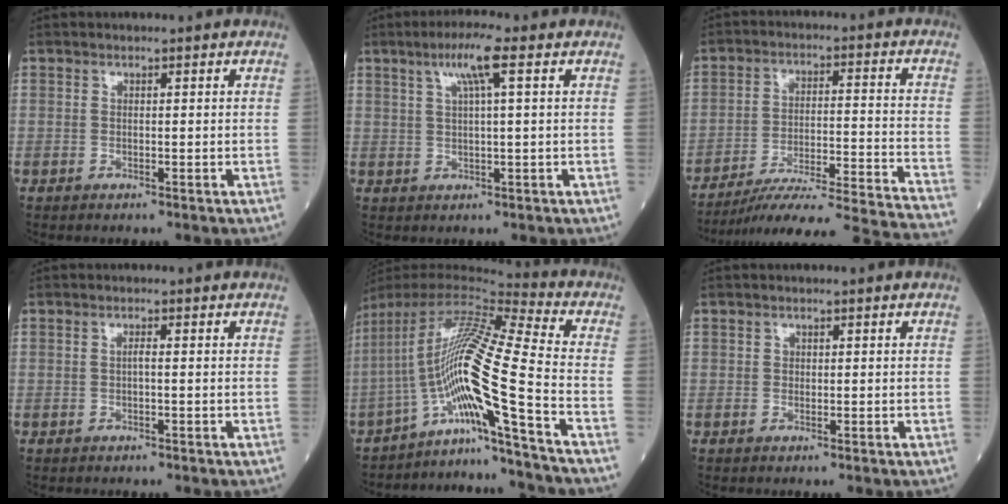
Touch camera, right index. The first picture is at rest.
{"total": 5.3, "force": [2.3, -0.2, 4.8], "torque": [-0.089, 0.010, 0.040]}
{"total": 24.7, "force": [-22.8, -1.9, 9.5], "torque": [-0.088, -0.032, -0.321]}
{"total": 0.8, "force": [-0.1, 0.0, 0.8], "torque": [-0.015, 0.001, -0.002]}
{"total": 16.3, "force": [-8.2, -3.1, 13.8], "torque": [-0.250, 0.020, -0.148]}
{"total": 0.5, "force": [0.0, 0.5, 0.2], "torque": [0.001, 0.002, -0.002]}